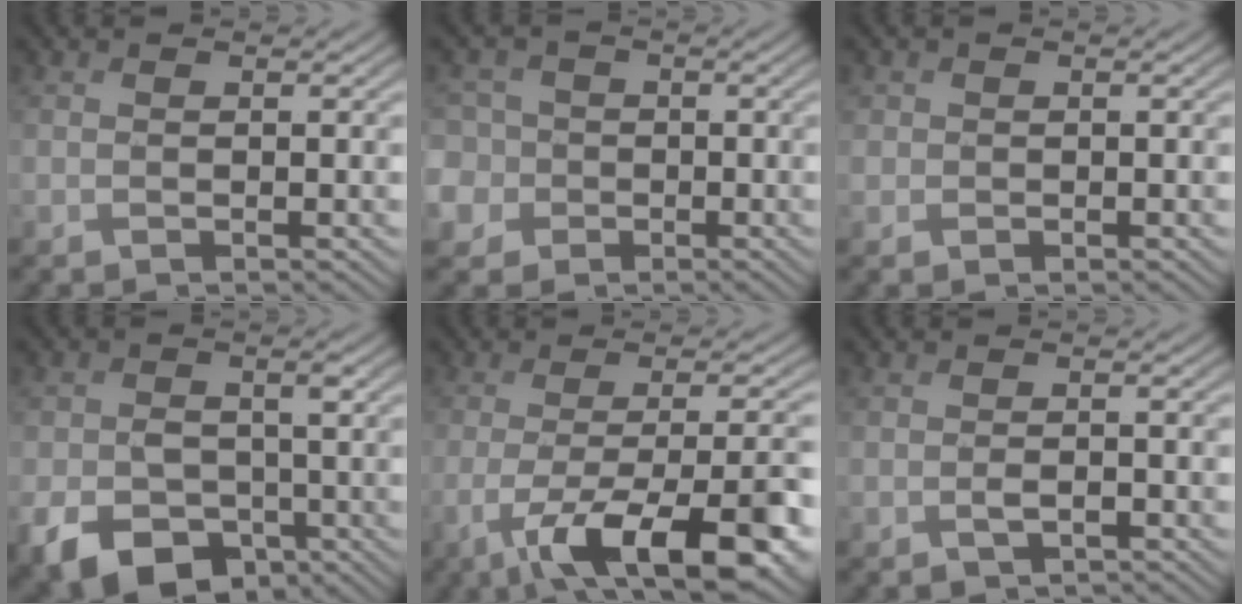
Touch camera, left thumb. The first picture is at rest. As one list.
[{"total": 8.1, "force": [-0.8, 7.7, 2.5], "torque": [-0.097, 0.015, -0.054]}, {"total": 1.5, "force": [0.1, 1.4, 0.1], "torque": [0.000, -0.004, -0.001]}, {"total": 8.8, "force": [-3.6, 6.2, 5.1], "torque": [-0.090, -0.021, -0.067]}, {"total": 13.7, "force": [-6.0, 4.0, 11.7], "torque": [-0.196, -0.018, -0.090]}, {"total": 1.5, "force": [-0.8, 0.7, 1.1], "torque": [-0.021, 0.000, -0.015]}]